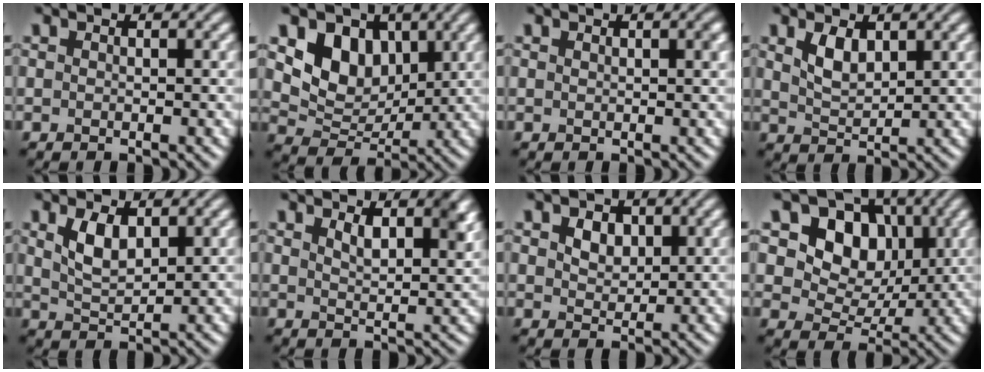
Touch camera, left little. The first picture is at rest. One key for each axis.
{"total": 5.7, "fx": 2.1, "fy": 4.3, "fz": 3.0, "tx": -0.054, "ty": -0.010, "tz": 0.032}
{"total": 0.8, "fx": 0.4, "fy": 0.2, "fz": 0.7, "tx": -0.010, "ty": 0.001, "tz": 0.007}
{"total": 2.7, "fx": 1.4, "fy": 1.4, "fz": 1.9, "tx": -0.043, "ty": -0.002, "tz": 0.031}
{"total": 3.2, "fx": 1.5, "fy": 1.5, "fz": 2.4, "tx": -0.054, "ty": 0.000, "tz": 0.034}
{"total": 3.6, "fx": 2.0, "fy": 1.3, "fz": 2.6, "tx": -0.044, "ty": -0.004, "tz": 0.035}
{"total": 2.3, "fx": 1.0, "fy": 1.6, "fz": 1.3, "tx": -0.030, "ty": 0.001, "tz": 0.018}
{"total": 8.3, "fx": 2.8, "fy": 6.4, "fz": 4.5, "tx": -0.086, "ty": 0.002, "tz": 0.047}